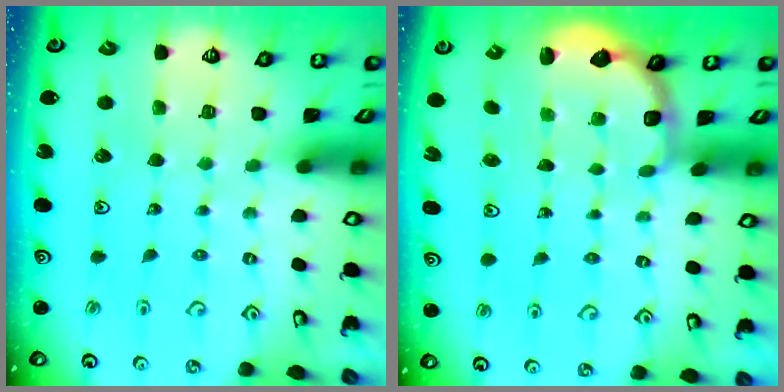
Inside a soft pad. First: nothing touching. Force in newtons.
{"total": 2.9, "press": 2.0, "slide": 2.1}